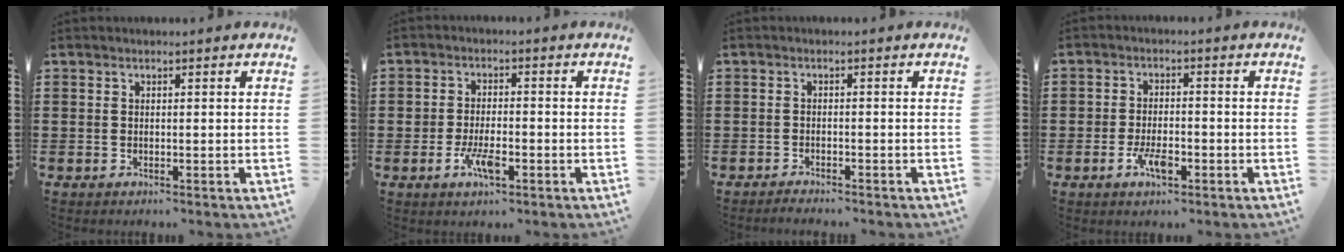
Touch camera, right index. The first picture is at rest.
{"total": 4.5, "force": [-1.9, 1.7, 3.6], "torque": [-0.081, -0.002, -0.039]}
{"total": 1.2, "force": [-1.2, 0.1, 0.0], "torque": [-0.004, 0.004, -0.026]}
{"total": 4.0, "force": [-2.0, 1.7, 3.0], "torque": [-0.064, 0.000, -0.039]}